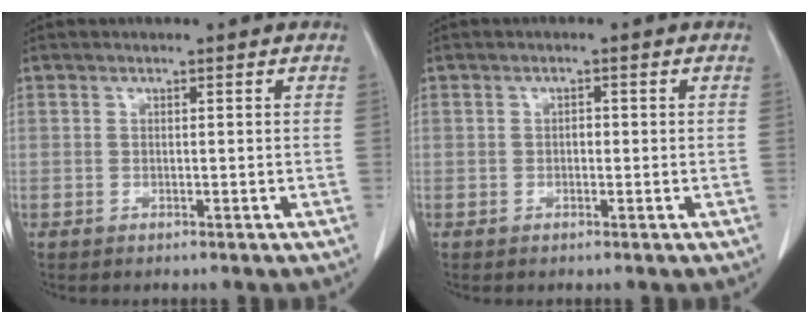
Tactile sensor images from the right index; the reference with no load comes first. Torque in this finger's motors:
{"motor_torque": [0.31, -0.07, 0.21, 0.03]}